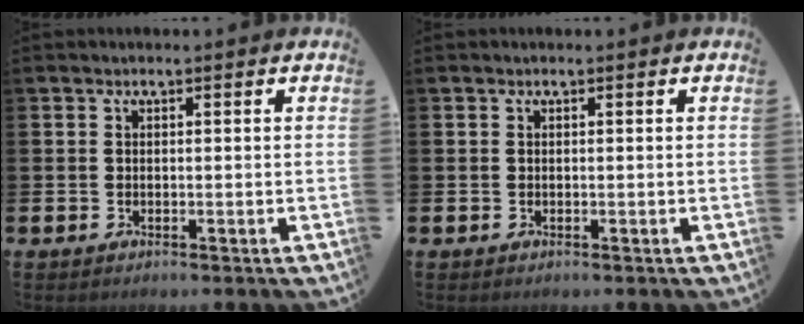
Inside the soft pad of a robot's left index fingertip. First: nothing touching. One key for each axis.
{"total": 0.0}